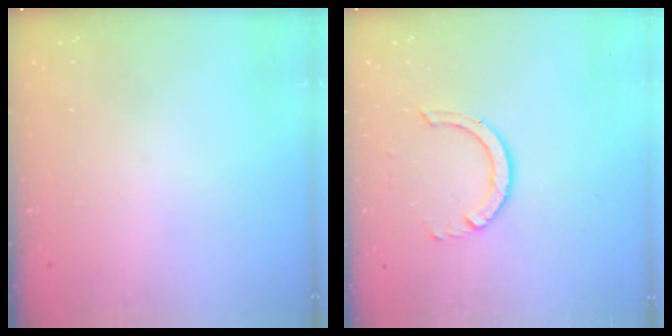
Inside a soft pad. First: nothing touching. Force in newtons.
{"total": 7.3, "press": 7.3, "slide": 0.5}